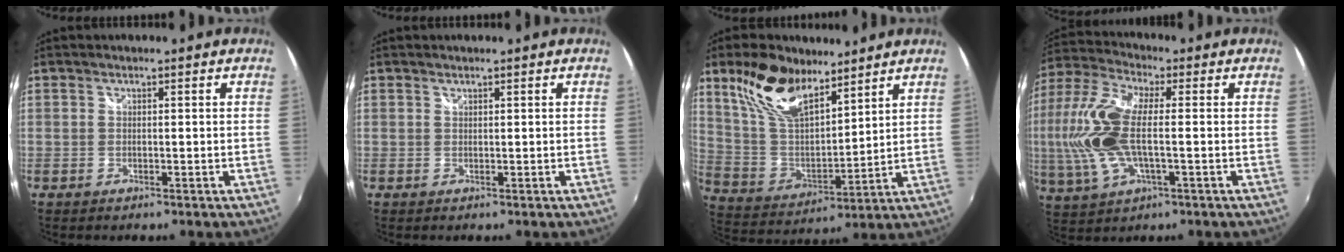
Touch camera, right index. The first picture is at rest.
{"total": 0.0}
{"total": 16.0, "force": [10.6, 7.5, 9.3], "torque": [-0.194, 0.020, 0.214]}
{"total": 15.7, "force": [-0.7, 6.3, 14.4], "torque": [-0.304, -0.001, -0.016]}